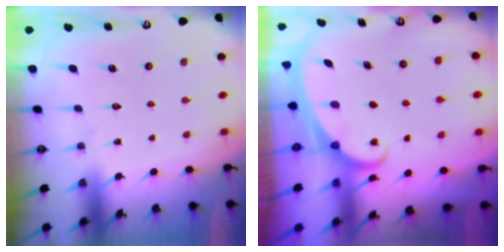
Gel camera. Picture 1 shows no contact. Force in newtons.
{"total": 2.0, "press": 2.0, "slide": 0.3}